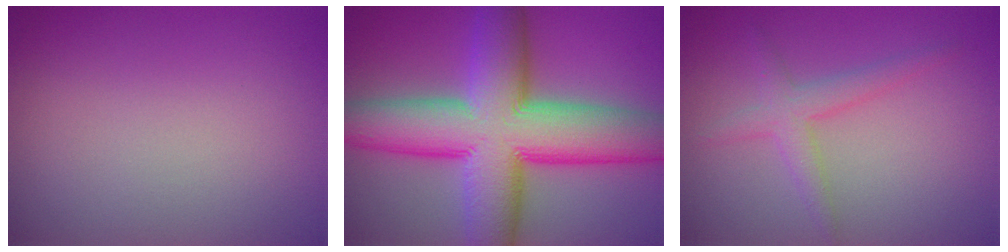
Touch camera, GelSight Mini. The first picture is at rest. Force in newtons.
{"total": 14.1, "press": 14.1, "slide": 0.5}
{"total": 2.4, "press": 2.4, "slide": 0.1}